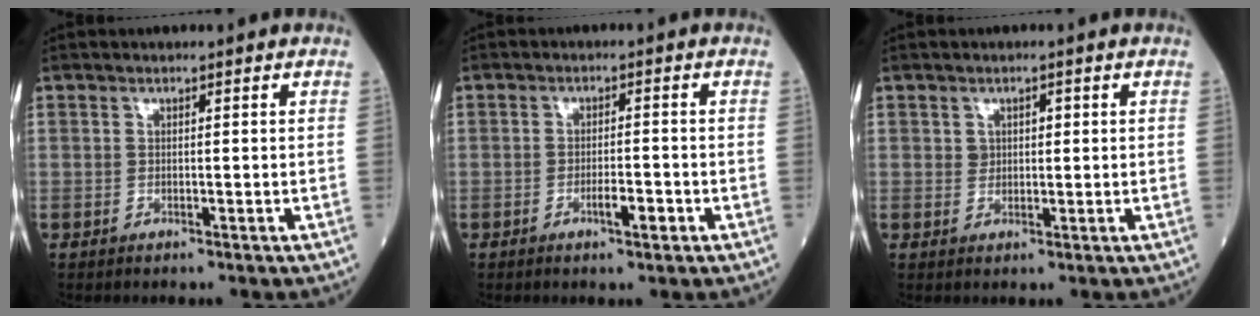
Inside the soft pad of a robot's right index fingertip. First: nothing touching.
{"total": 3.2, "force": [-1.6, 0.3, 2.8], "torque": [-0.046, 0.002, -0.025]}
{"total": 1.7, "force": [0.5, 1.4, 0.9], "torque": [-0.011, 0.005, 0.009]}